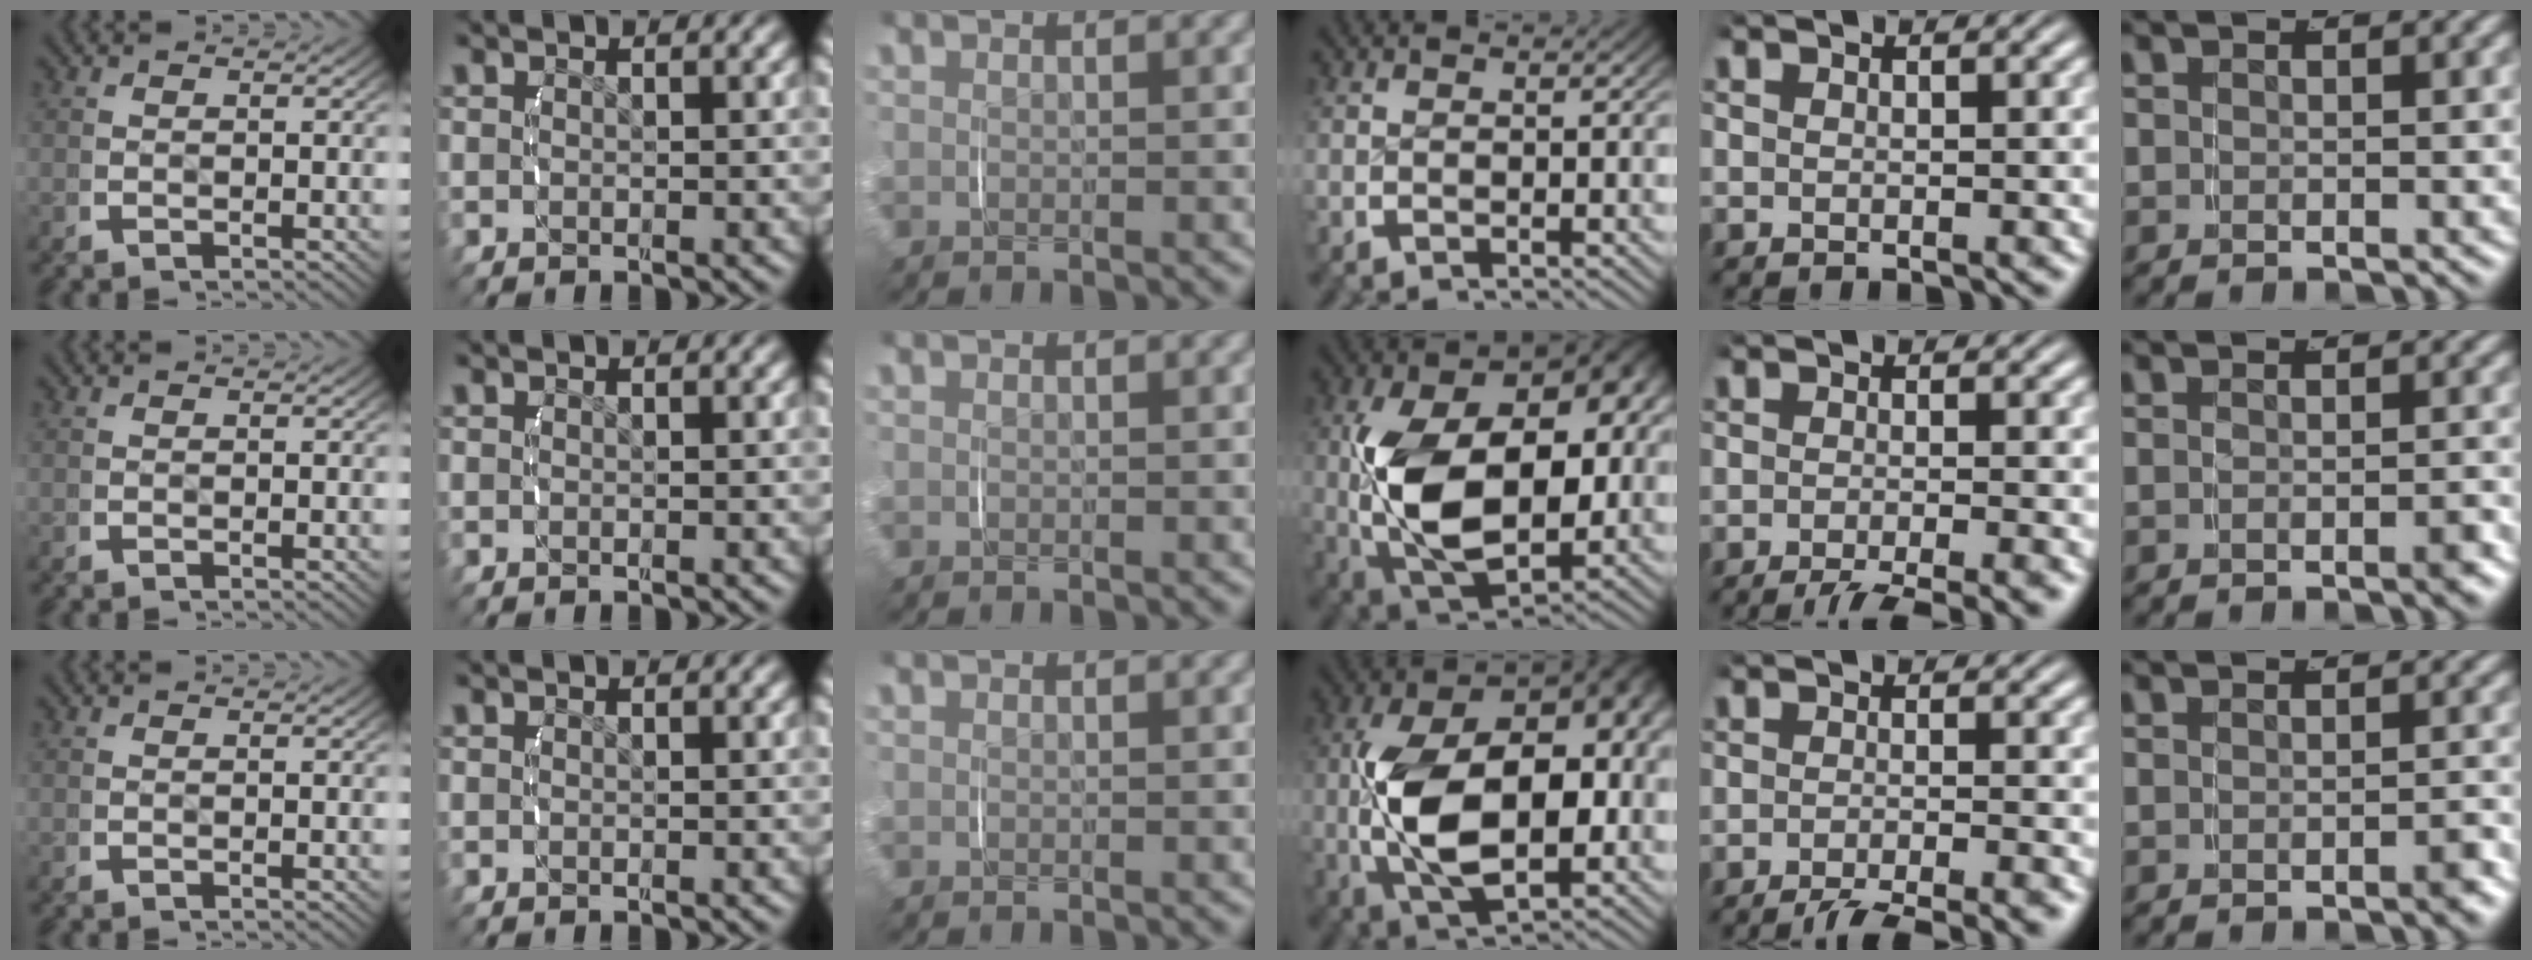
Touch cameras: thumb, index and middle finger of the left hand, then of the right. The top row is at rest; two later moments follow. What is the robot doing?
{"motion": "lift_and_place", "object": "ethernet cable"}